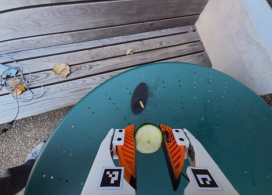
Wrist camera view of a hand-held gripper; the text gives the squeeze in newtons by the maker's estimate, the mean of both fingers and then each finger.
{"total": 13.0, "left": 13.4, "right": 12.6}